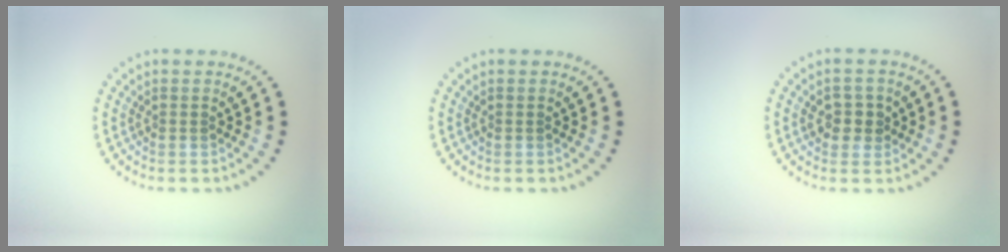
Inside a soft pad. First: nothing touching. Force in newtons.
{"total": 0.0}
{"total": 1.9, "press": 1.8, "slide": 0.2}